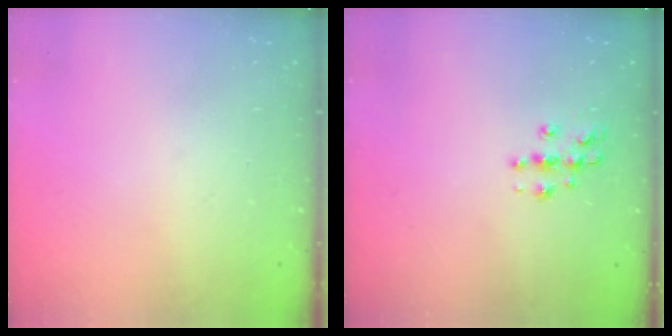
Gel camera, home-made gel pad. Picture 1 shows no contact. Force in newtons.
{"total": 5.2, "press": 5.1, "slide": 0.5}